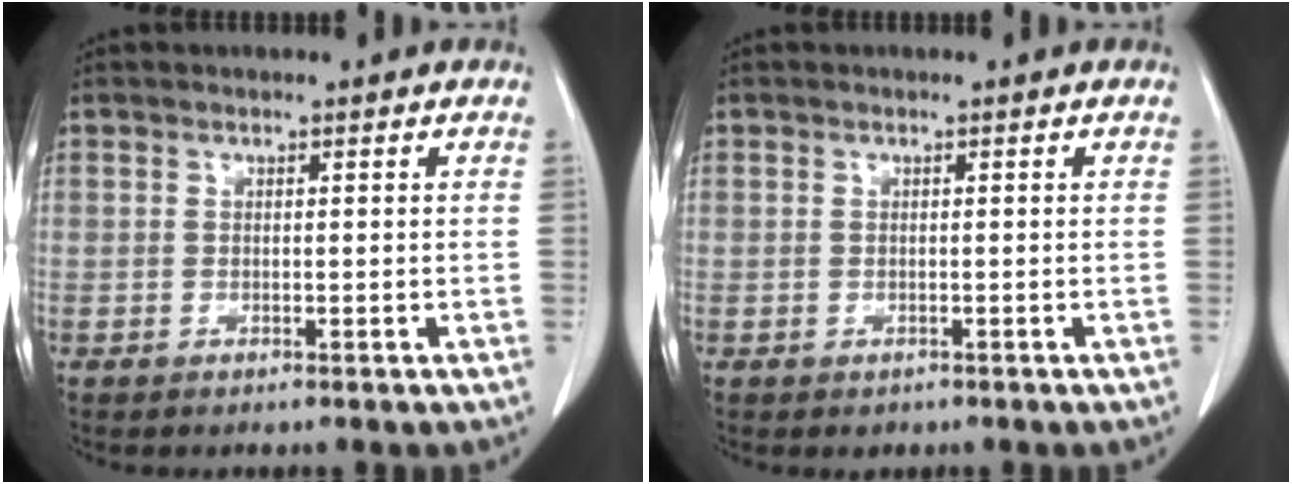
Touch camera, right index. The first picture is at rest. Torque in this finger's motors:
{"motor_torque": [-0.87, 0.09, -0.44, -0.15]}